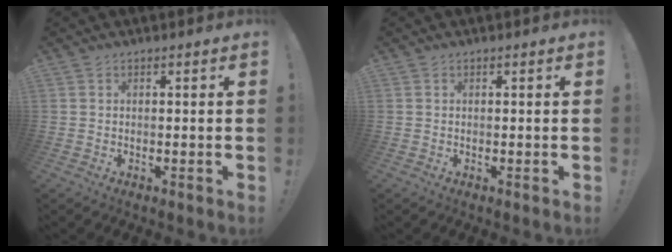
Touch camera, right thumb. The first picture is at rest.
{"total": 0.0}